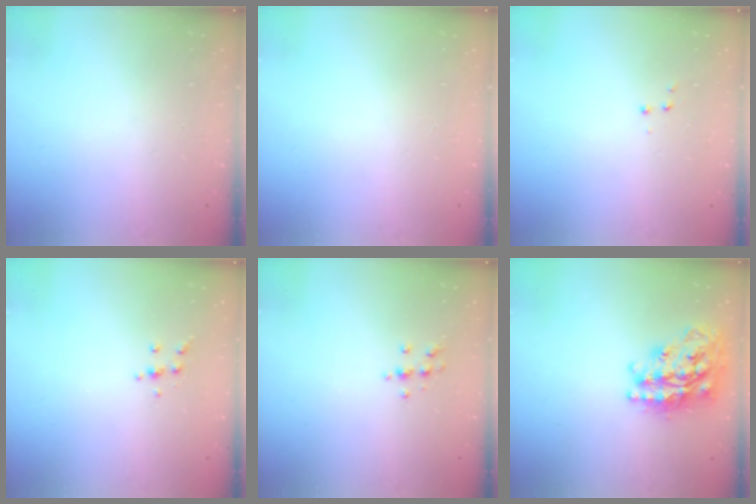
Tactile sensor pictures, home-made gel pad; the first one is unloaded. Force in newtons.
{"total": 0.0}
{"total": 3.6, "press": 3.5, "slide": 0.7}
{"total": 4.1, "press": 4.0, "slide": 1.0}
{"total": 6.2, "press": 6.2, "slide": 0.9}
{"total": 22.9, "press": 22.9, "slide": 1.8}